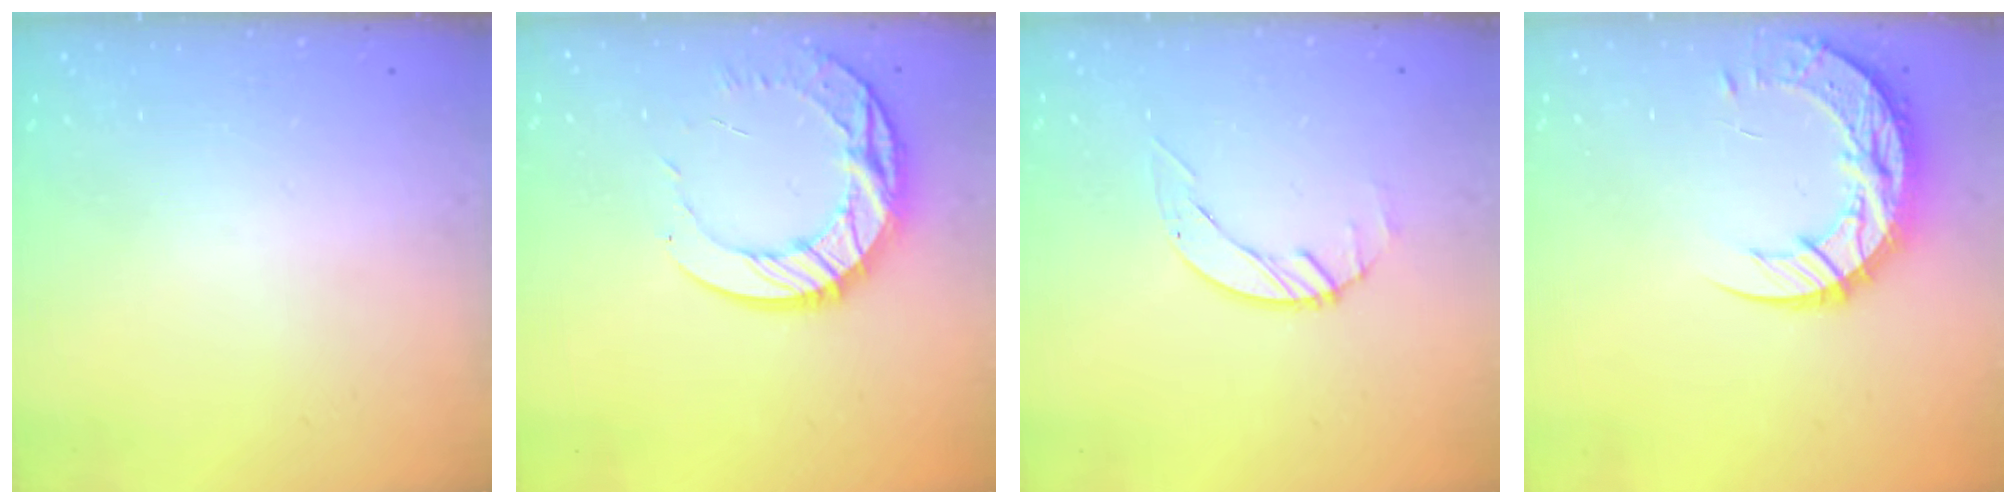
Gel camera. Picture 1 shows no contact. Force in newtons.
{"total": 14.7, "press": 14.6, "slide": 1.3}
{"total": 2.6, "press": 2.6, "slide": 0.3}
{"total": 13.9, "press": 13.8, "slide": 1.0}